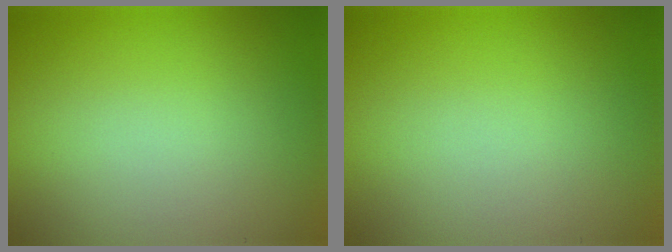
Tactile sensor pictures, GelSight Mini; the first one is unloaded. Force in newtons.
{"total": 0.0}